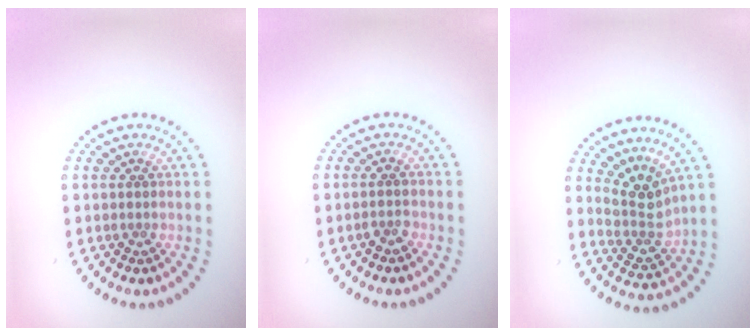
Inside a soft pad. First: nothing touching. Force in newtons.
{"total": 1.2, "press": 1.1, "slide": 0.3}
{"total": 3.1, "press": 2.3, "slide": 2.1}